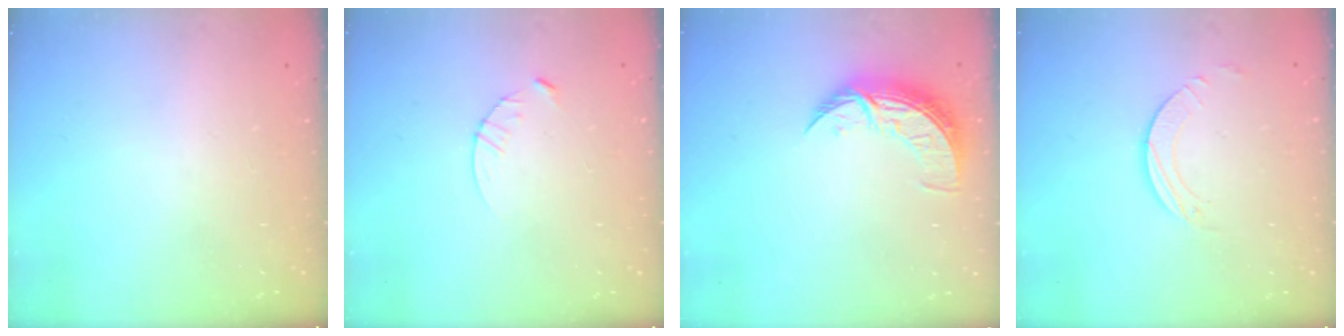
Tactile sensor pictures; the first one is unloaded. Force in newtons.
{"total": 3.9, "press": 3.8, "slide": 0.4}
{"total": 8.6, "press": 8.5, "slide": 0.8}
{"total": 1.9, "press": 1.9, "slide": 0.1}